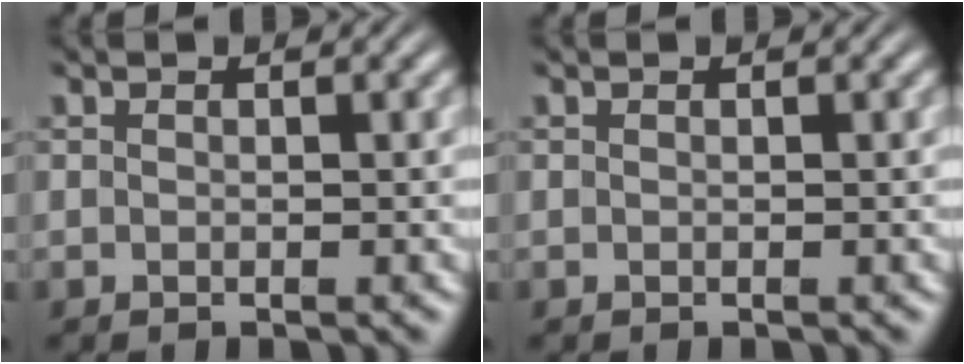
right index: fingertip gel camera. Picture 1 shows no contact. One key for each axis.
{"total": 0.0}